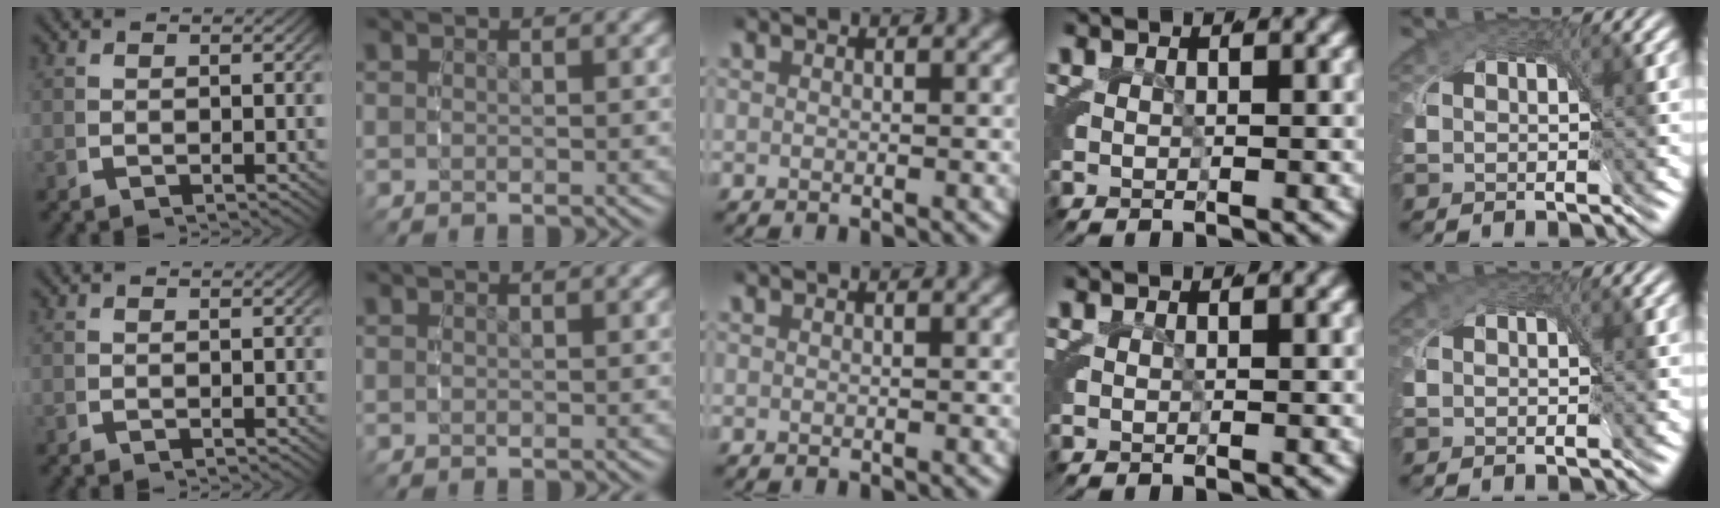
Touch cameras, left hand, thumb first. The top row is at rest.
{}